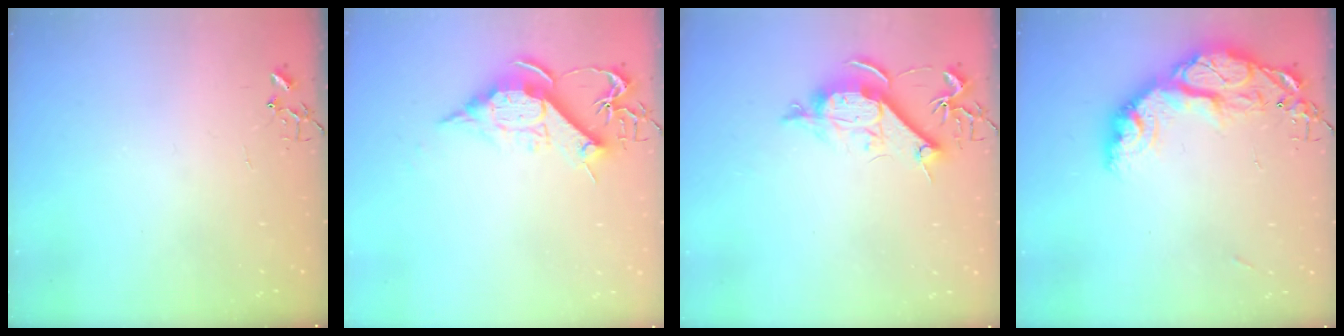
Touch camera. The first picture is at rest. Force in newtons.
{"total": 11.6, "press": 11.6, "slide": 0.2}
{"total": 10.4, "press": 10.4, "slide": 0.7}
{"total": 18.7, "press": 18.6, "slide": 1.8}